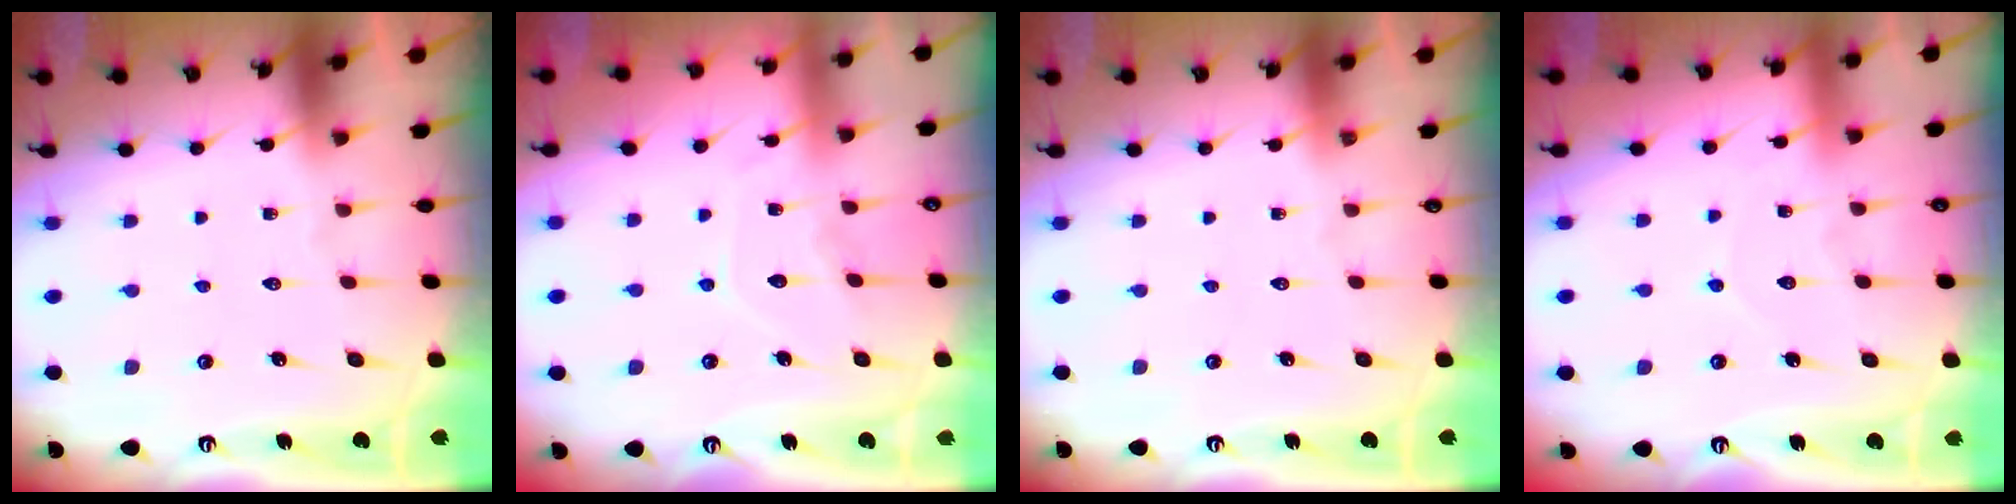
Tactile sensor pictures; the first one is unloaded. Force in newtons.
{"total": 7.3, "press": 7.2, "slide": 0.7}
{"total": 0.0}
{"total": 5.9, "press": 5.8, "slide": 0.6}